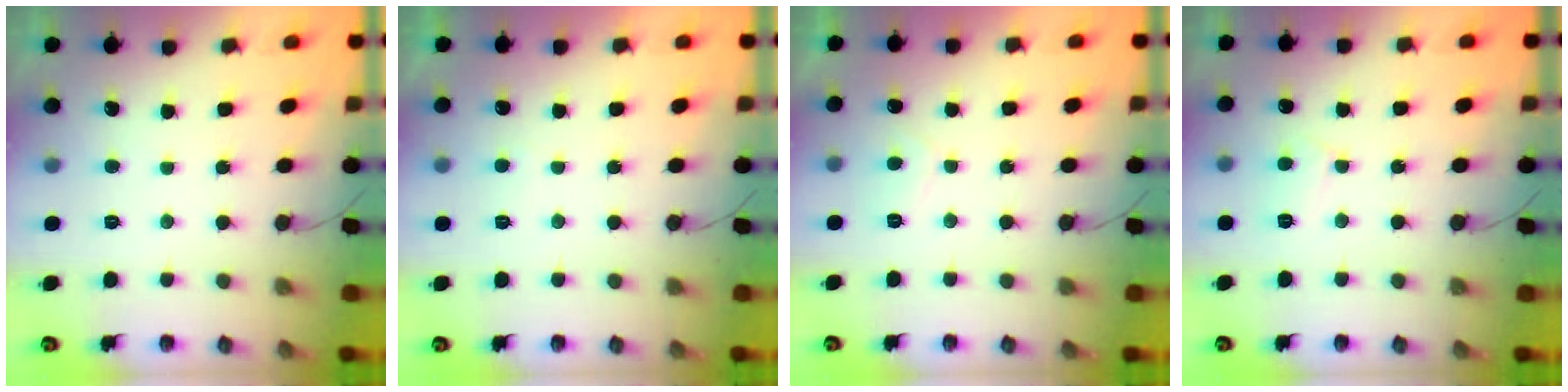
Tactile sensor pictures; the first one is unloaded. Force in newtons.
{"total": 0.6, "press": 0.3, "slide": 0.5}
{"total": 1.6, "press": 1.4, "slide": 0.7}
{"total": 5.4, "press": 5.4, "slide": 0.5}